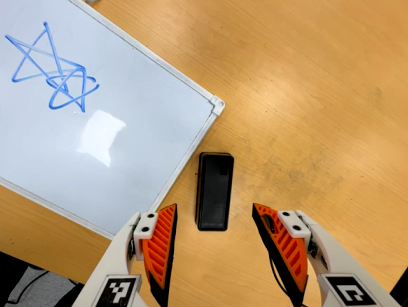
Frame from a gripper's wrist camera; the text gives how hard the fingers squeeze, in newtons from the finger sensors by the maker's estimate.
{"total": 0.0}